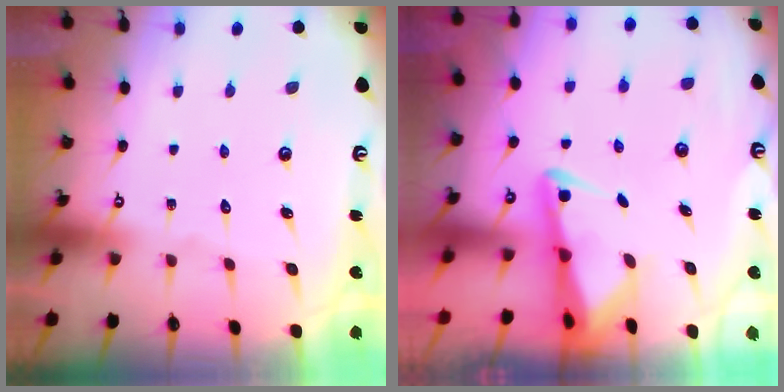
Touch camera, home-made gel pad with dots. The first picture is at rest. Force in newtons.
{"total": 2.1, "press": 2.1, "slide": 0.5}